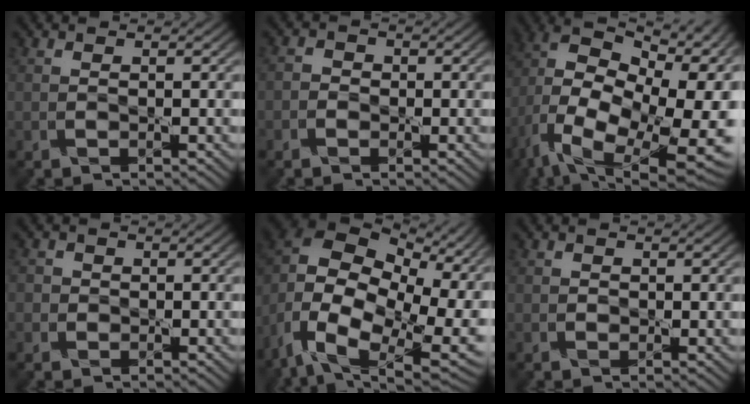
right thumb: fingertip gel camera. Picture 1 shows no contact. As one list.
[{"total": 1.2, "force": [-0.8, 1.0, 0.1], "torque": [0.002, 0.007, -0.024]}, {"total": 19.6, "force": [-3.6, 12.0, 15.1], "torque": [-0.280, 0.004, -0.049]}, {"total": 1.7, "force": [0.0, 1.7, 0.0], "torque": [0.007, 0.004, -0.012]}, {"total": 19.6, "force": [-2.9, 14.7, 12.7], "torque": [-0.264, 0.016, -0.046]}, {"total": 0.5, "force": [0.1, 0.5, 0.2], "torque": [-0.001, -0.003, -0.003]}]